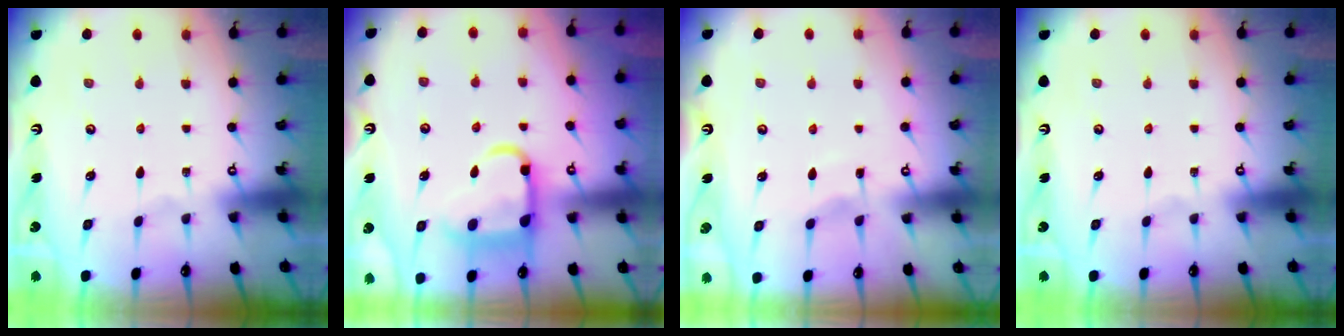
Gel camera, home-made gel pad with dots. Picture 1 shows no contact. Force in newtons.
{"total": 11.5, "press": 11.4, "slide": 1.6}
{"total": 3.0, "press": 2.9, "slide": 0.4}
{"total": 0.0}